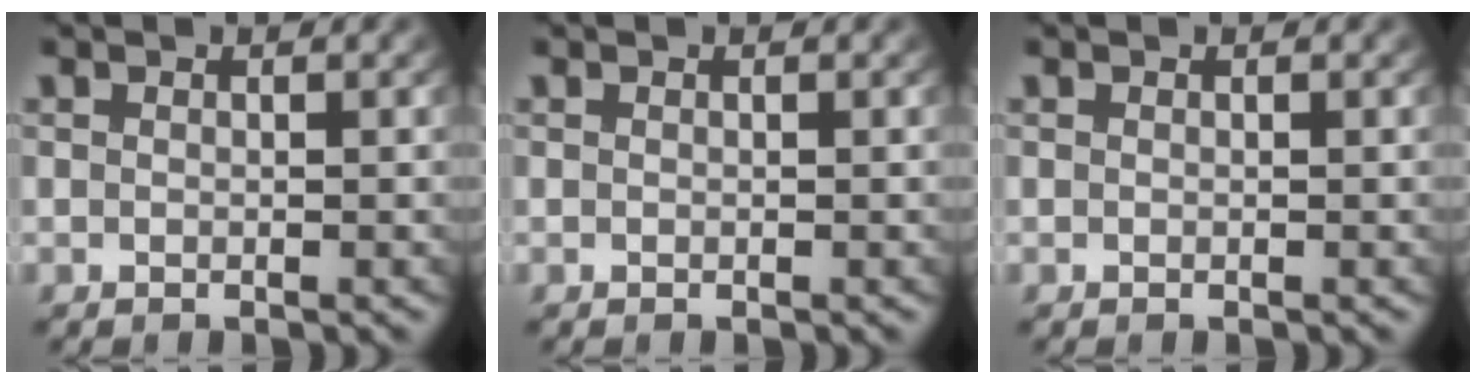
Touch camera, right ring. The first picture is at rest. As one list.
[{"total": 0.0}, {"total": 0.0}]